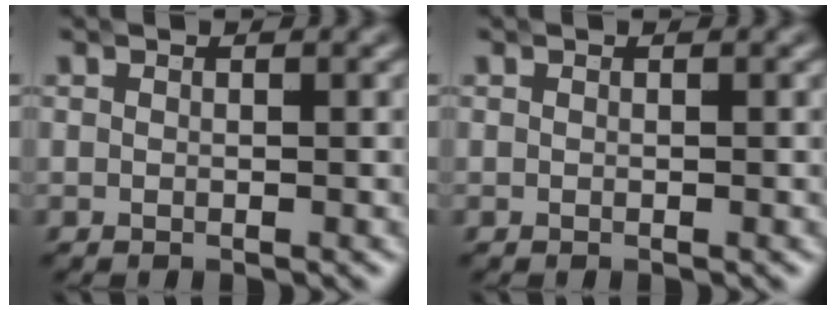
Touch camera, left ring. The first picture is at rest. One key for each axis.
{"total": 0.0}